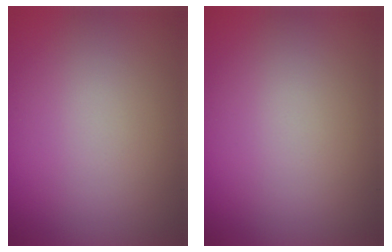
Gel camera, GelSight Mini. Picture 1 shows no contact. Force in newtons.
{"total": 0.0}